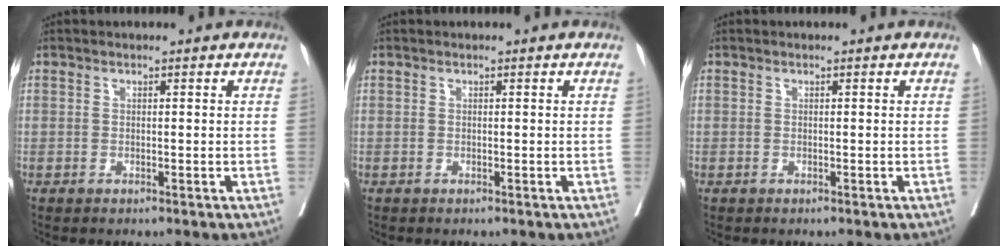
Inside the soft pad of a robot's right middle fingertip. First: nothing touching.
{"total": 0.0}
{"total": 0.0}